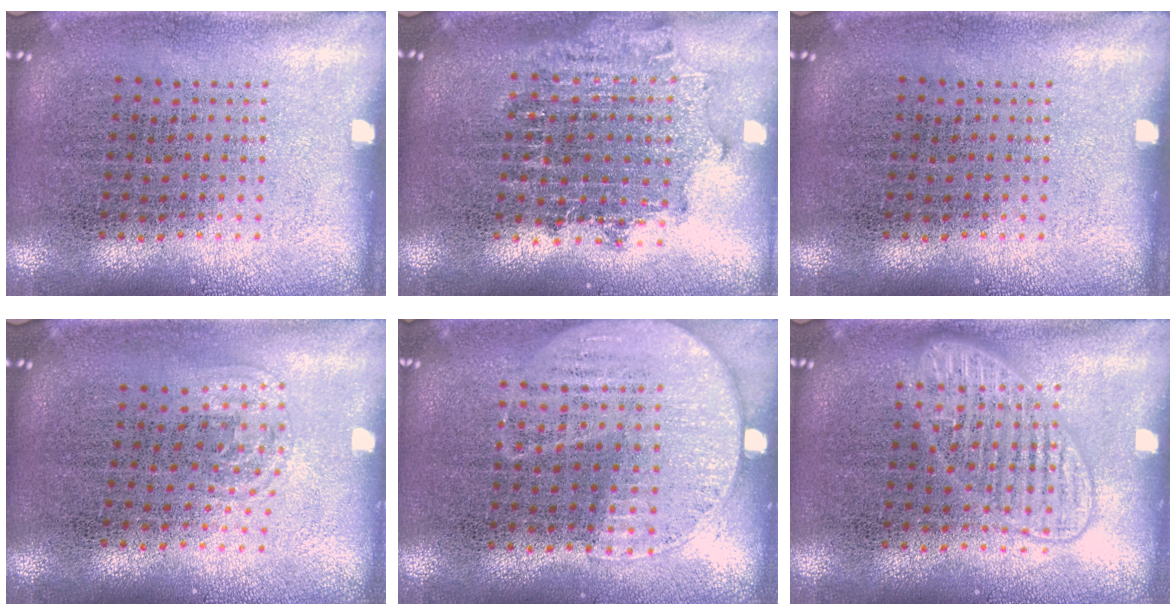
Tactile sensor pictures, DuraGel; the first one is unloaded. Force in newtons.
{"total": 1.7, "press": 1.4, "slide": 1.0}
{"total": 0.0}
{"total": 1.0, "press": 0.7, "slide": 0.7}
{"total": 1.2, "press": 1.0, "slide": 0.6}
{"total": 1.5, "press": 1.4, "slide": 0.3}